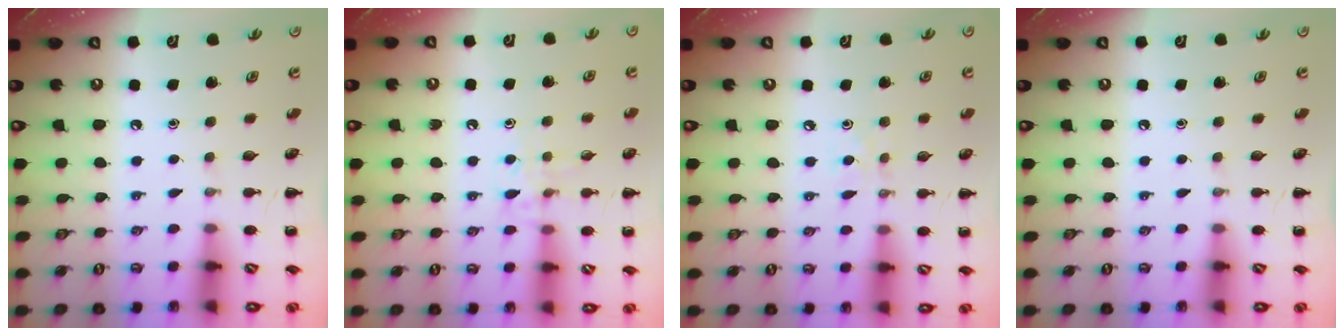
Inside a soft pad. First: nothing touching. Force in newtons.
{"total": 7.9, "press": 7.7, "slide": 1.7}
{"total": 4.7, "press": 4.3, "slide": 1.7}
{"total": 0.0}